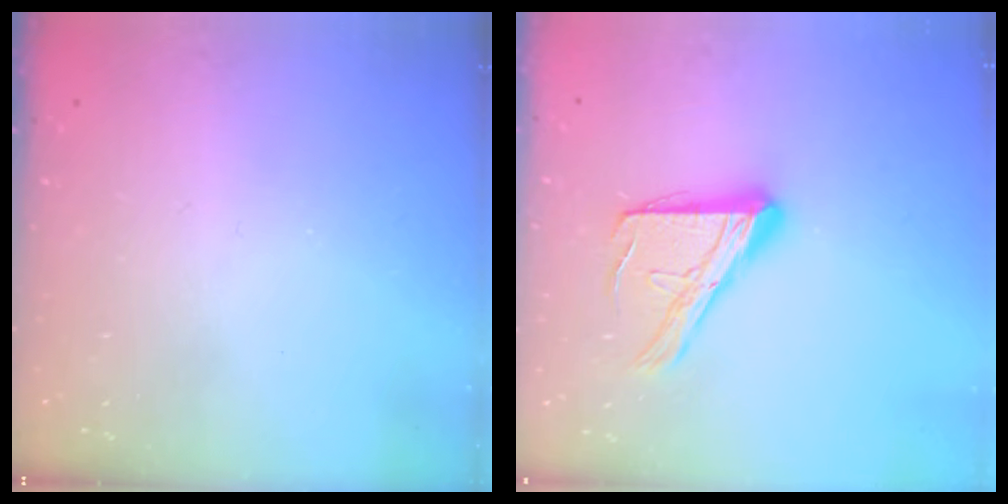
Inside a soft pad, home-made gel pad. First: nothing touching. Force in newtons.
{"total": 14.7, "press": 14.7, "slide": 1.1}